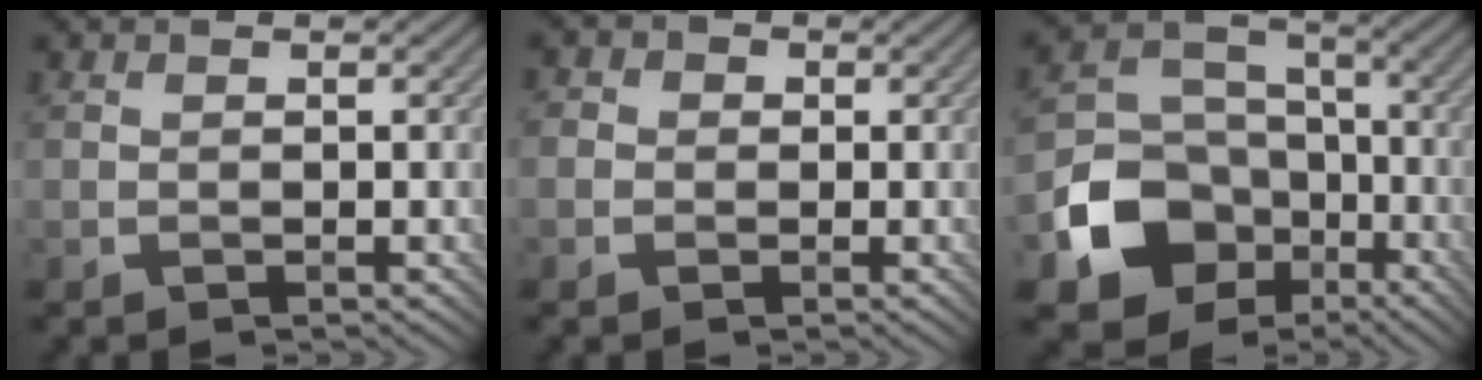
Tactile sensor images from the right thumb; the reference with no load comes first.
{"total": 2.7, "force": [0.1, 2.5, 0.8], "torque": [-0.014, 0.005, -0.020]}
{"total": 12.1, "force": [-5.1, 9.6, 5.4], "torque": [-0.127, -0.027, -0.100]}